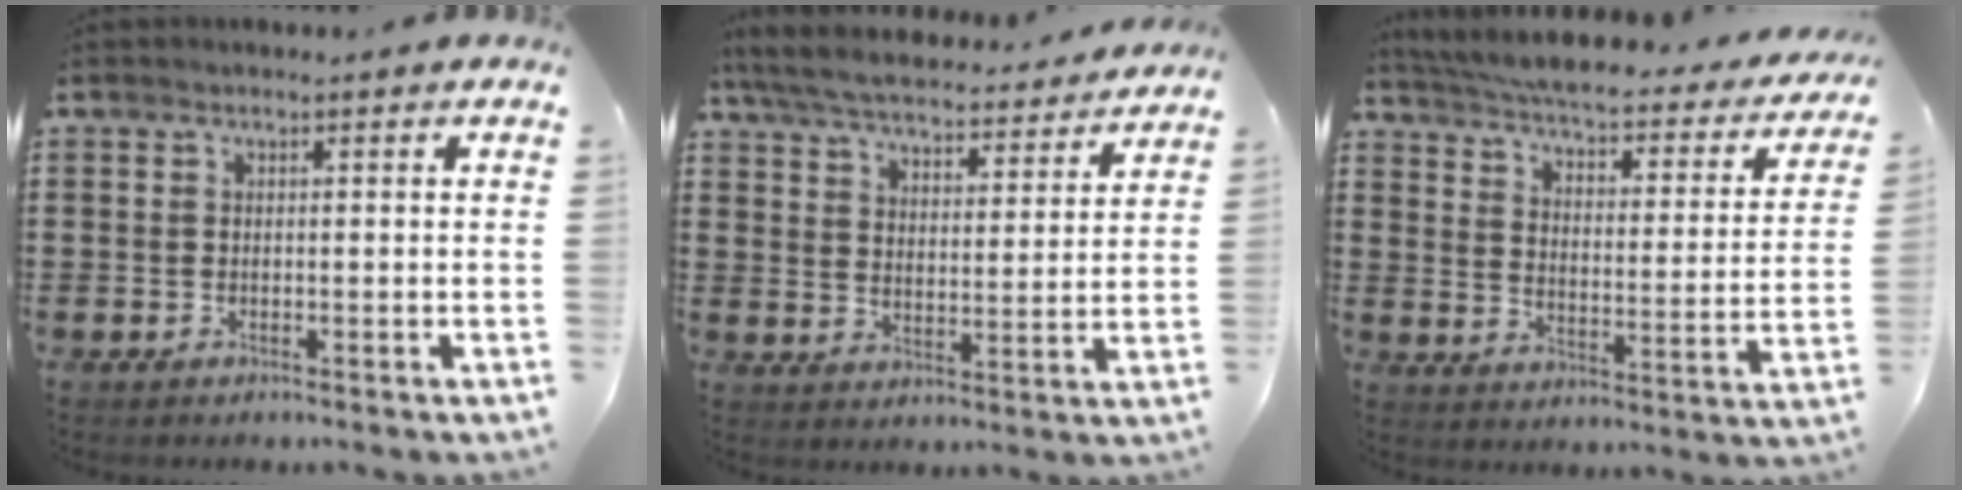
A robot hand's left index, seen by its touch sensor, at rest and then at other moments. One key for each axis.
{"total": 5.6, "fx": 5.4, "fy": 0.2, "fz": 1.3, "tx": -0.052, "ty": -0.038, "tz": 0.090}
{"total": 4.2, "fx": 3.7, "fy": -0.1, "fz": 1.9, "tx": -0.059, "ty": -0.035, "tz": 0.055}